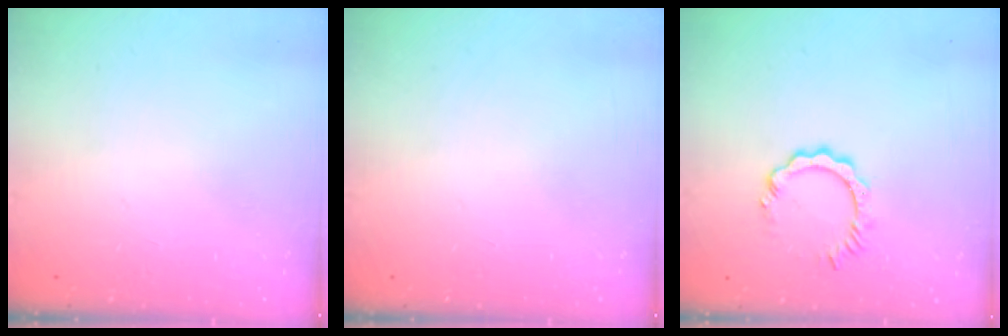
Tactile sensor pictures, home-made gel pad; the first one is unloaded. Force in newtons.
{"total": 0.0}
{"total": 5.1, "press": 5.1, "slide": 0.3}